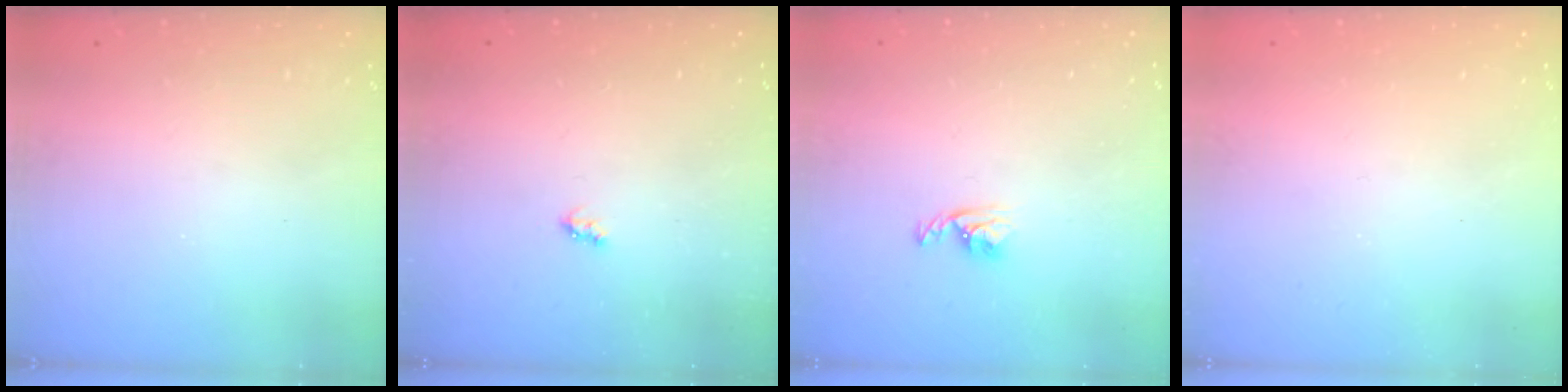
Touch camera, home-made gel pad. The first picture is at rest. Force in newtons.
{"total": 2.6, "press": 2.6, "slide": 0.4}
{"total": 4.3, "press": 4.2, "slide": 0.8}
{"total": 0.0}